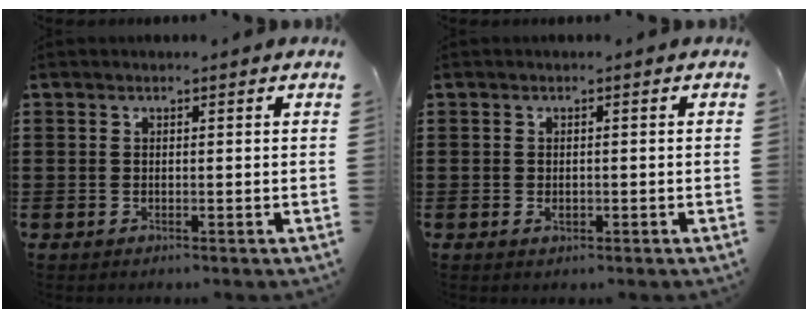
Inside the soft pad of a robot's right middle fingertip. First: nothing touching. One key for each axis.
{"total": 0.9, "fx": -0.3, "fy": 0.5, "fz": 0.7, "tx": -0.014, "ty": -0.001, "tz": -0.005}